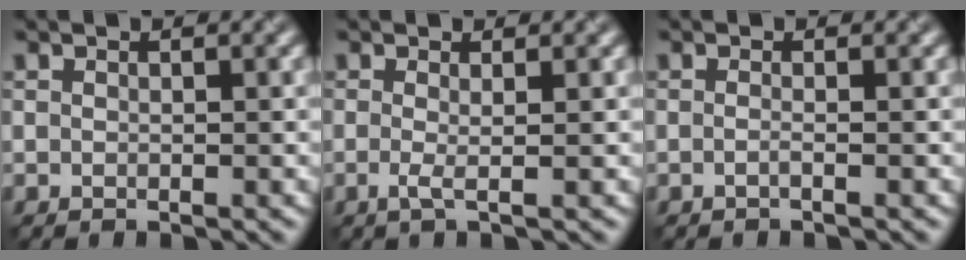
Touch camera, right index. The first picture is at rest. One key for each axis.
{"total": 1.4, "fx": -0.6, "fy": 0.2, "fz": 1.2, "tx": -0.021, "ty": 0.000, "tz": -0.009}
{"total": 1.1, "fx": -0.8, "fy": 0.2, "fz": 0.8, "tx": -0.009, "ty": -0.004, "tz": -0.020}